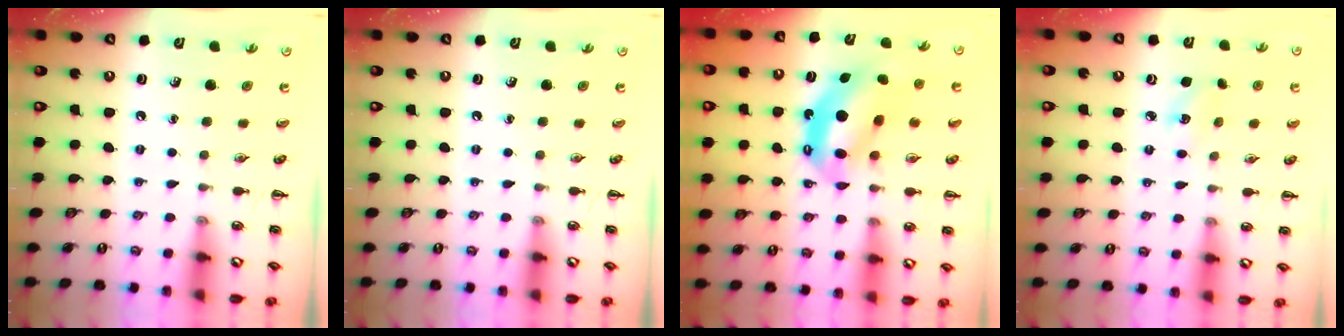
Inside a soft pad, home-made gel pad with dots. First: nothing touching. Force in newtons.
{"total": 0.0}
{"total": 12.6, "press": 12.2, "slide": 3.3}
{"total": 3.8, "press": 3.6, "slide": 0.9}